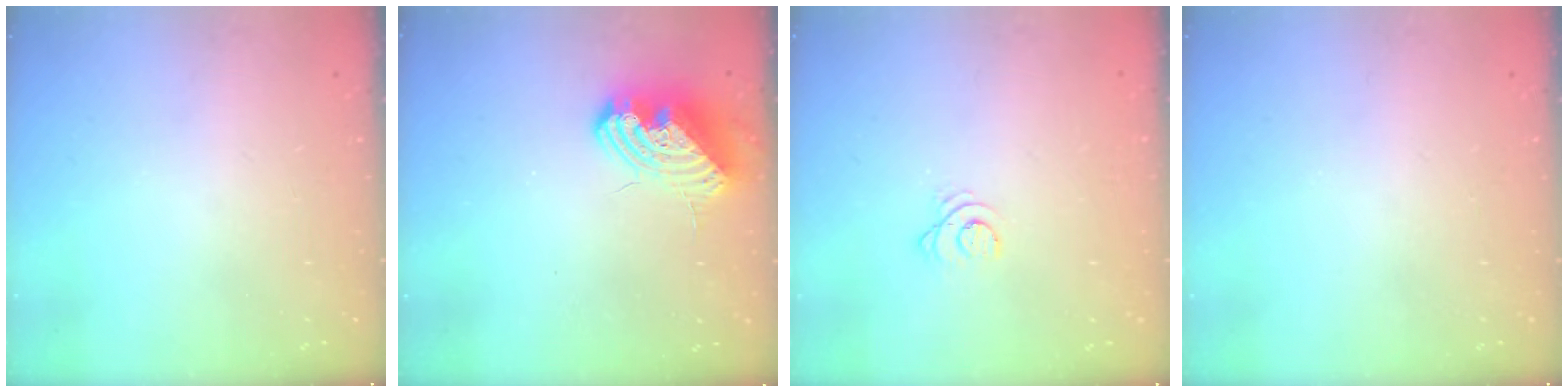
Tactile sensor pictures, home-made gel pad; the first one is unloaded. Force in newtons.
{"total": 12.0, "press": 11.9, "slide": 1.2}
{"total": 2.5, "press": 2.5, "slide": 0.3}
{"total": 0.0}